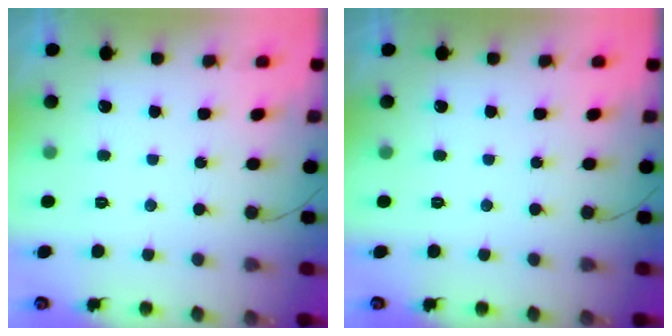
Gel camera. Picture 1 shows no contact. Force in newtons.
{"total": 0.0}